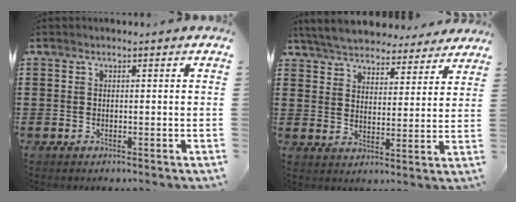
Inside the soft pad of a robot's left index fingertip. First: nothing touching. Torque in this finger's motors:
{"motor_torque": [1.63, -0.51, 1.05, 0.21]}